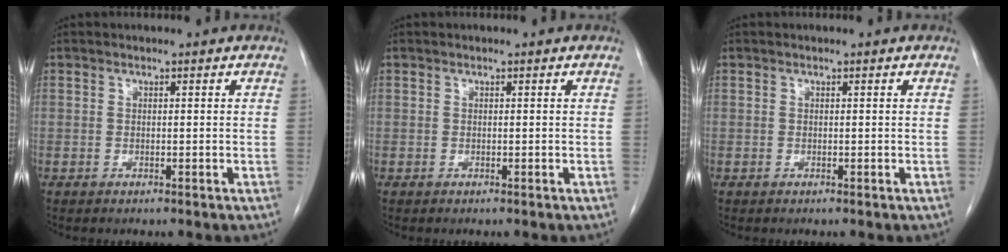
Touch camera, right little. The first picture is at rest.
{"total": 0.0}
{"total": 0.0}